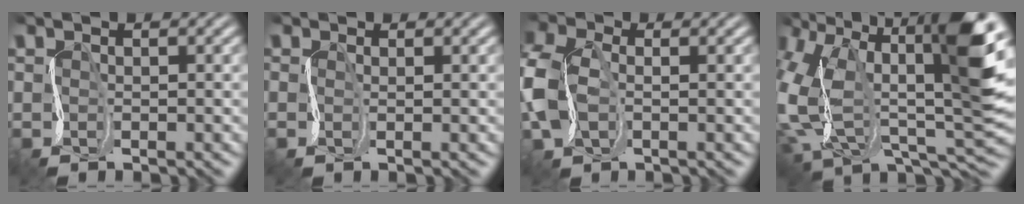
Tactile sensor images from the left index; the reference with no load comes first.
{"total": 0.7, "force": [0.4, 0.2, 0.6], "torque": [-0.011, 0.001, 0.006]}
{"total": 5.6, "force": [0.2, 3.7, 4.2], "torque": [-0.129, 0.004, -0.004]}
{"total": 12.5, "force": [2.0, 7.1, 10.1], "torque": [-0.218, 0.007, 0.032]}